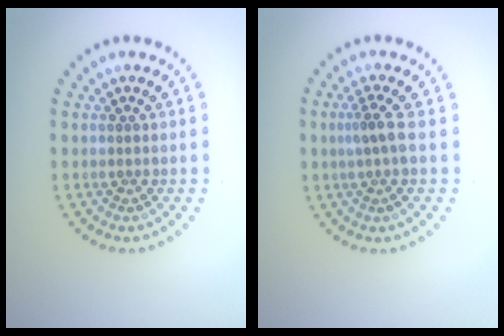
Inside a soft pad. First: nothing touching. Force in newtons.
{"total": 2.0, "press": 1.5, "slide": 1.3}